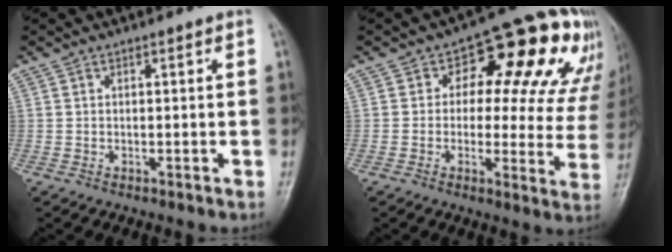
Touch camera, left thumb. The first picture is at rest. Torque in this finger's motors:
{"motor_torque": [0.39, 0.43, 0.02, -0.06, 0.11]}